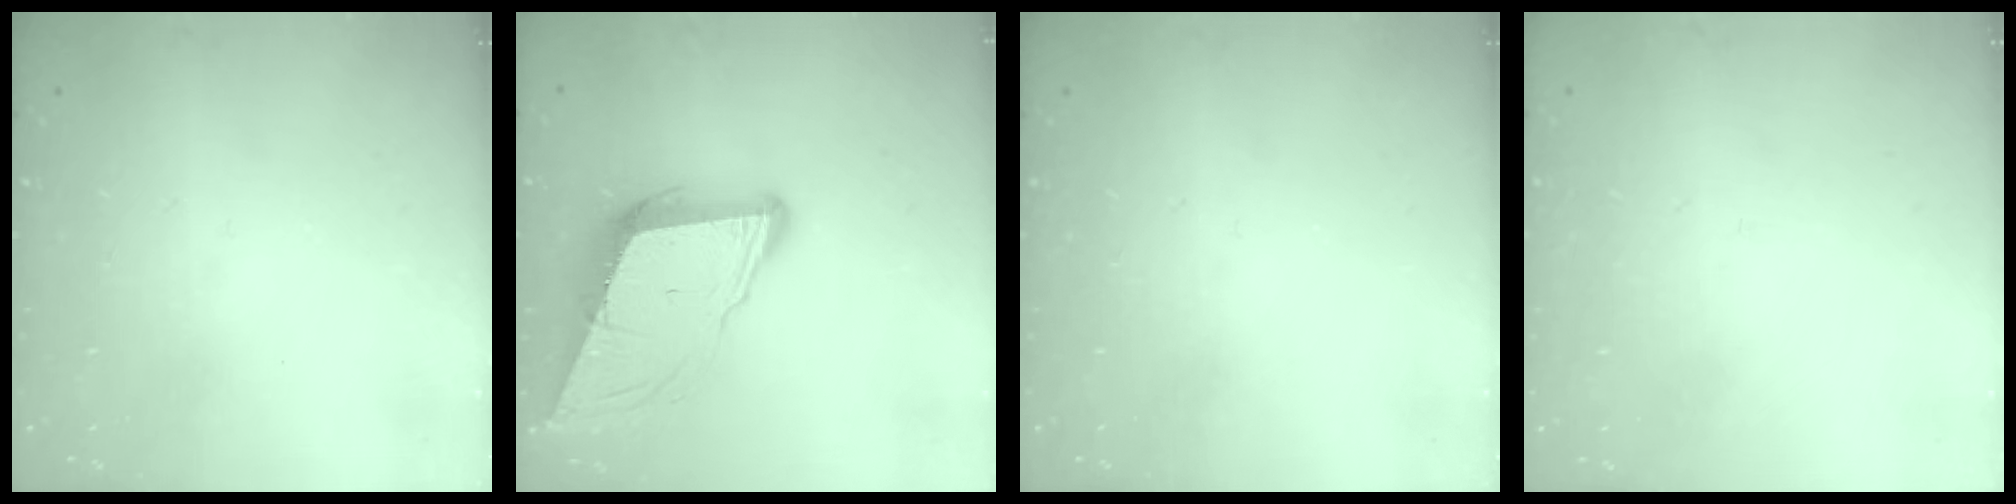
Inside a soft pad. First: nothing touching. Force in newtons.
{"total": 10.5, "press": 9.9, "slide": 3.6}
{"total": 0.0}
{"total": 1.5, "press": 1.5, "slide": 0.1}